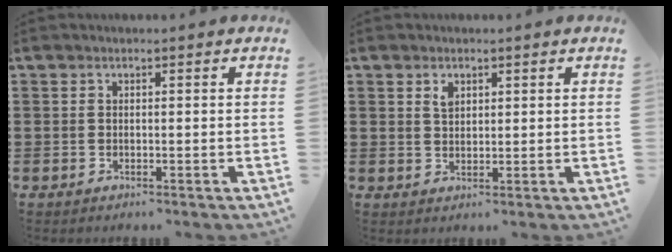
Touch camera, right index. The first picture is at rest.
{"total": 2.1, "force": [1.2, 1.2, 1.2], "torque": [-0.027, 0.003, 0.022]}